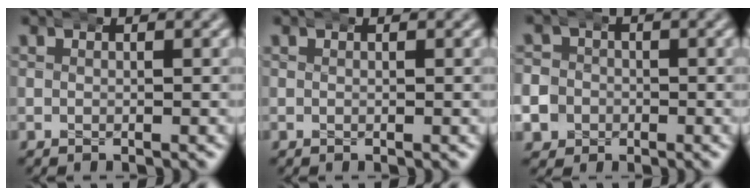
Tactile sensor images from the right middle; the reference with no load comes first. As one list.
[{"total": 0.0}, {"total": 5.9, "force": [-1.5, 5.5, 1.3], "torque": [-0.037, -0.014, -0.031]}]